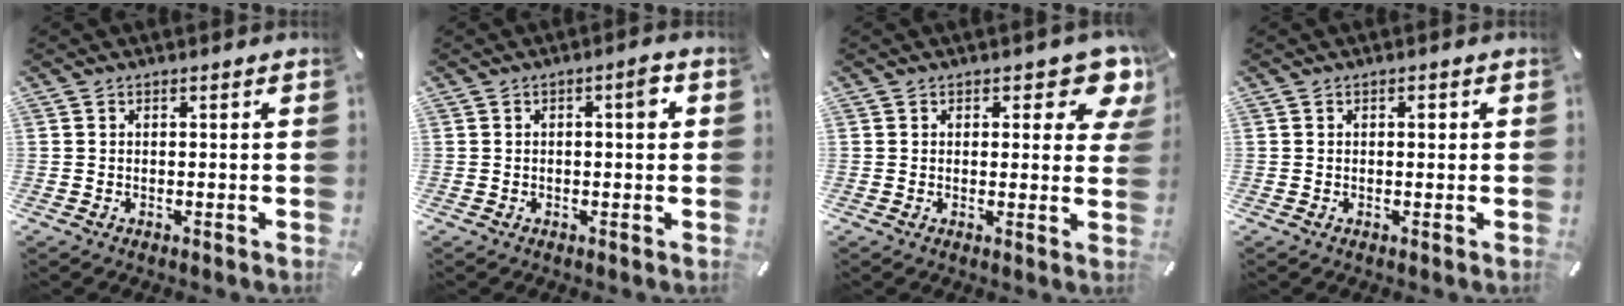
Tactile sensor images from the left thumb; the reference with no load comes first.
{"total": 3.9, "force": [0.6, 1.4, 3.6], "torque": [-0.048, 0.003, 0.001]}
{"total": 7.4, "force": [4.0, 3.6, 5.0], "torque": [-0.041, -0.025, 0.061]}
{"total": 1.5, "force": [0.4, 0.9, 1.1], "torque": [-0.014, 0.003, 0.003]}